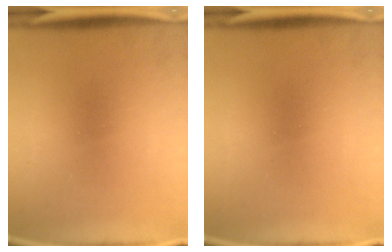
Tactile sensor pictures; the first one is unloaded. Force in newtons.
{"total": 0.0}